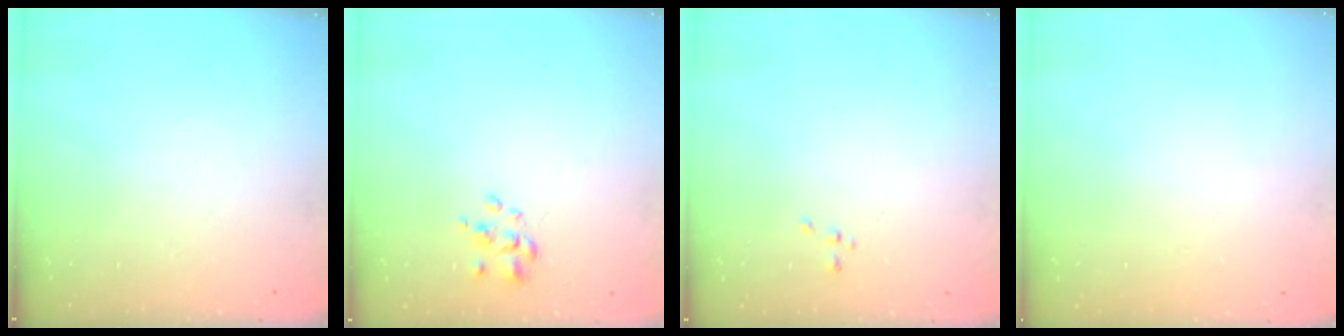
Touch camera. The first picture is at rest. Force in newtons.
{"total": 2.7, "press": 2.5, "slide": 0.9}
{"total": 0.5, "press": 0.5, "slide": 0.0}
{"total": 1.8, "press": 1.8, "slide": 0.1}